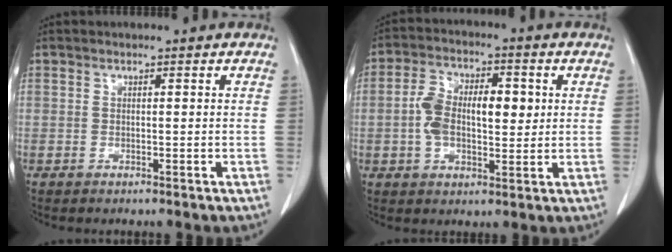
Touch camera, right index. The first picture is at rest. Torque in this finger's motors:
{"motor_torque": [0.66, 0.43, 0.26, 0.08]}